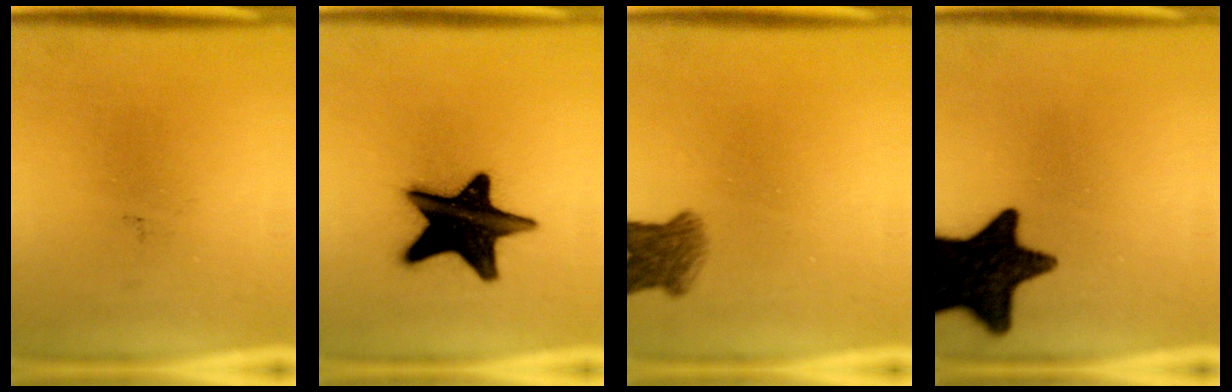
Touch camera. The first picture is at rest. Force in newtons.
{"total": 19.8}
{"total": 4.8}
{"total": 17.2}